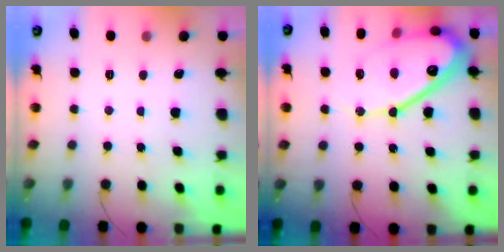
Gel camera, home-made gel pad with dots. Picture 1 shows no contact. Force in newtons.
{"total": 19.2, "press": 19.1, "slide": 1.8}